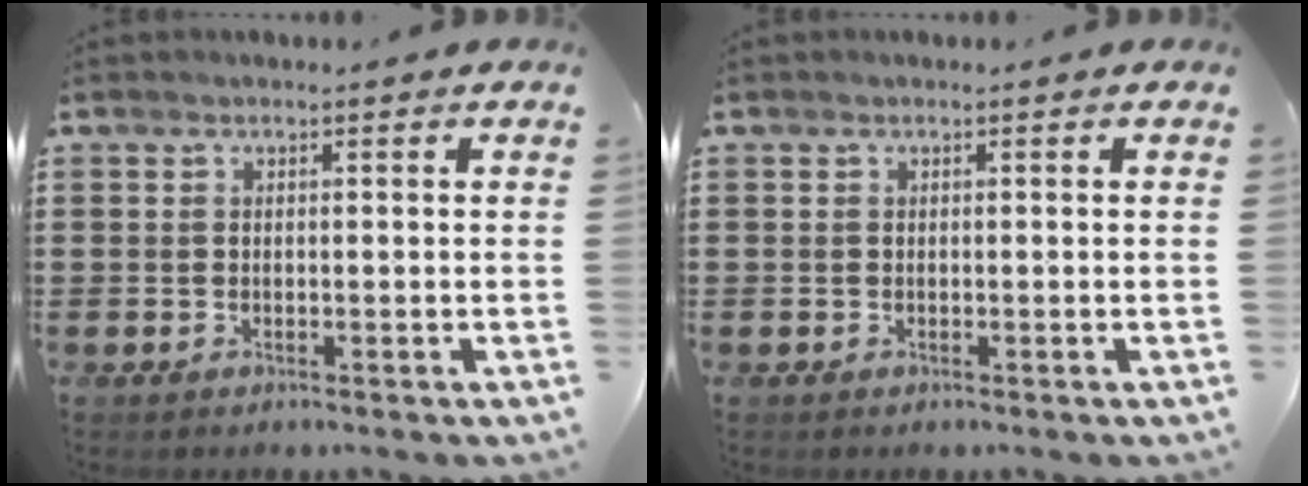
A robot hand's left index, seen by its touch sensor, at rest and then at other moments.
{"total": 0.0}